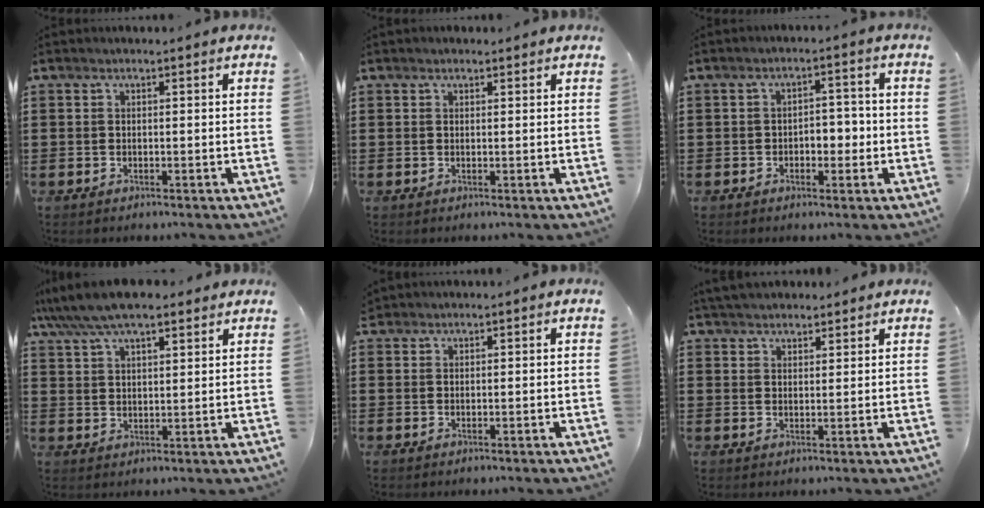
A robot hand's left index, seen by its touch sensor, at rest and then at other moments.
{"total": 0.7, "force": [0.7, 0.3, 0.2], "torque": [-0.005, 0.002, 0.013]}
{"total": 3.7, "force": [-1.0, 2.3, 2.7], "torque": [-0.039, 0.002, -0.027]}
{"total": 7.5, "force": [6.4, 2.0, 3.4], "torque": [-0.085, -0.012, 0.117]}
{"total": 1.0, "force": [0.9, 0.3, 0.1], "torque": [-0.004, 0.002, 0.018]}
{"total": 3.4, "force": [3.3, 0.8, 0.5], "torque": [-0.019, -0.003, 0.064]}